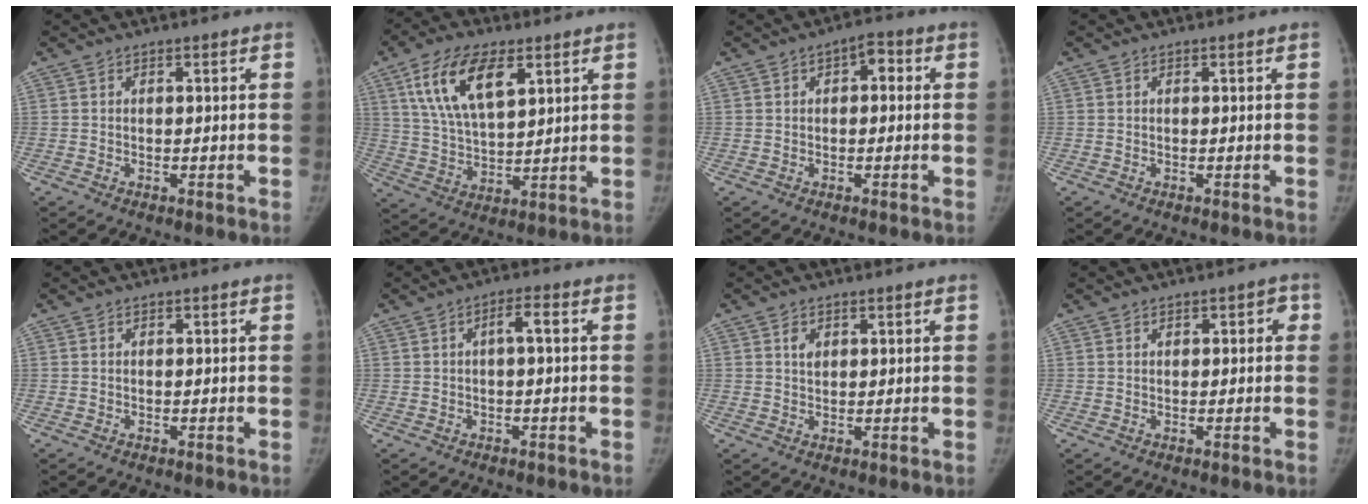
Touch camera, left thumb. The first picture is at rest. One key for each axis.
{"total": 14.5, "fx": 6.6, "fy": 7.0, "fz": 10.9, "tx": -0.187, "ty": -0.016, "tz": 0.126}
{"total": 3.8, "fx": 0.7, "fy": 2.3, "fz": 2.9, "tx": -0.024, "ty": 0.010, "tz": 0.002}
{"total": 0.0}
{"total": 0.0}
{"total": 2.8, "fx": 0.1, "fy": 0.9, "fz": 2.7, "tx": -0.044, "ty": 0.015, "tz": 0.000}
{"total": 2.0, "fx": 0.9, "fy": 1.5, "fz": 1.1, "tx": -0.012, "ty": -0.005, "tz": 0.015}
{"total": 2.0, "fx": 0.5, "fy": 1.3, "fz": 1.4, "tx": 0.000, "ty": 0.004, "tz": 0.001}